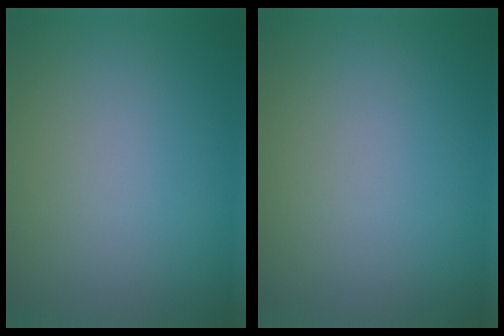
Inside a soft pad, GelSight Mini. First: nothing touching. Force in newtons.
{"total": 0.0}